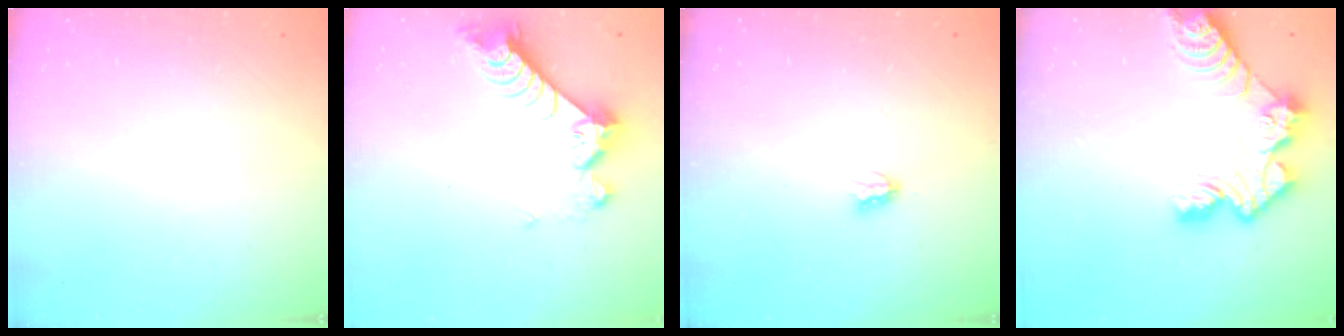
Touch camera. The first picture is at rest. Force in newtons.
{"total": 8.1, "press": 8.0, "slide": 0.8}
{"total": 2.9, "press": 2.8, "slide": 0.4}
{"total": 11.8, "press": 11.7, "slide": 1.1}